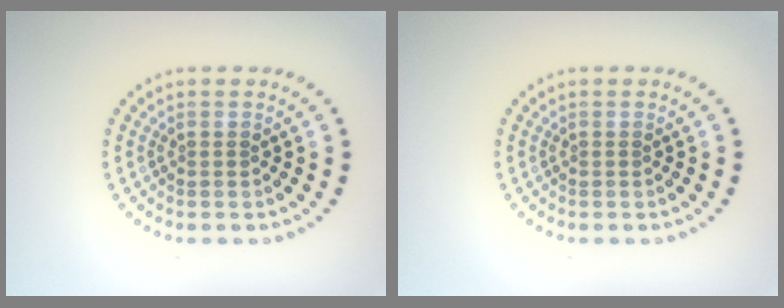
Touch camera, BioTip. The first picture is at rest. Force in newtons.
{"total": 0.0}